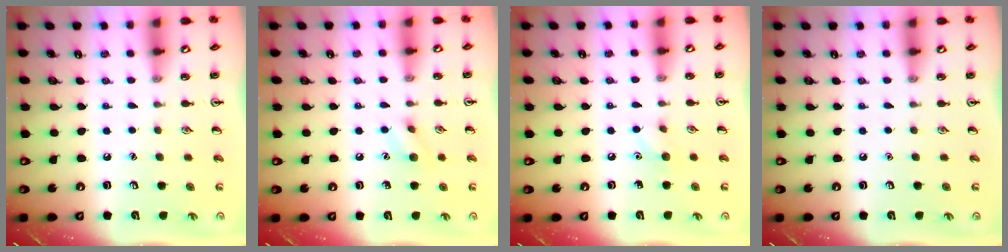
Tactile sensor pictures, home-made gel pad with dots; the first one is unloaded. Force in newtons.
{"total": 7.5, "press": 7.3, "slide": 1.4}
{"total": 5.0, "press": 4.7, "slide": 1.6}
{"total": 0.0}